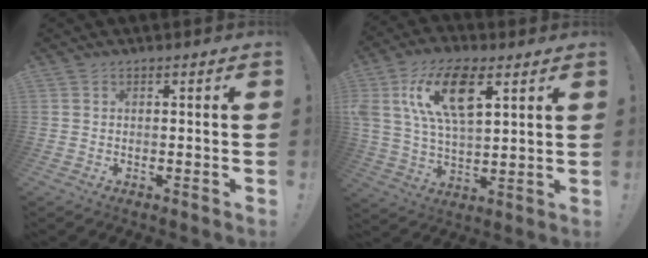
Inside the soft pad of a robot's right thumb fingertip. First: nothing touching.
{"total": 16.4, "force": [7.2, 8.1, 12.3], "torque": [-0.245, -0.014, 0.126]}